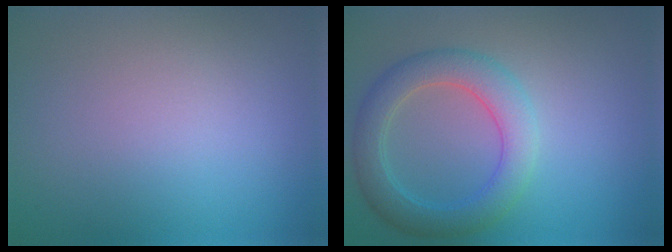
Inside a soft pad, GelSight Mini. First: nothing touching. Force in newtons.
{"total": 4.4, "press": 4.4, "slide": 0.2}